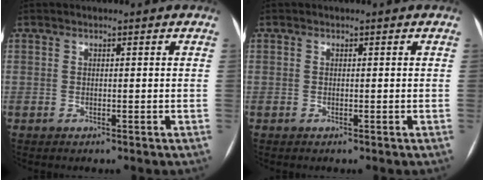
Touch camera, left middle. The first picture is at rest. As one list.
[{"total": 0.0}]